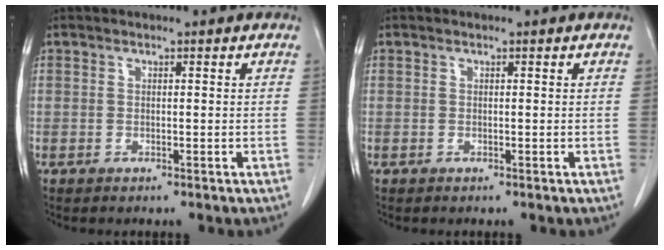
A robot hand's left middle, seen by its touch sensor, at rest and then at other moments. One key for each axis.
{"total": 0.0}